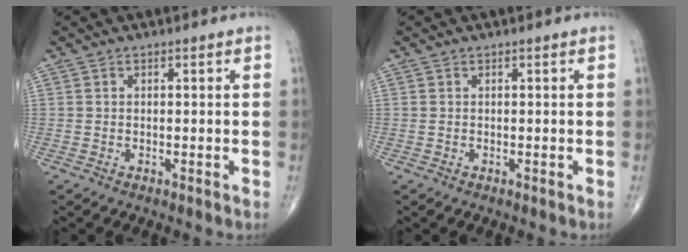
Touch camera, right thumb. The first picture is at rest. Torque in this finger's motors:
{"motor_torque": [-0.23, 0.04, -0.04, 0.27, -0.02]}